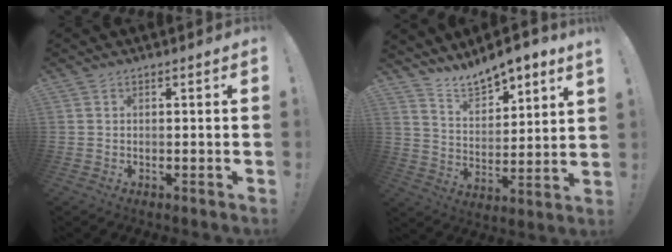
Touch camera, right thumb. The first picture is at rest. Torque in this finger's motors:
{"motor_torque": [0.75, 1.73, 0.14, 0.25, 0.19]}